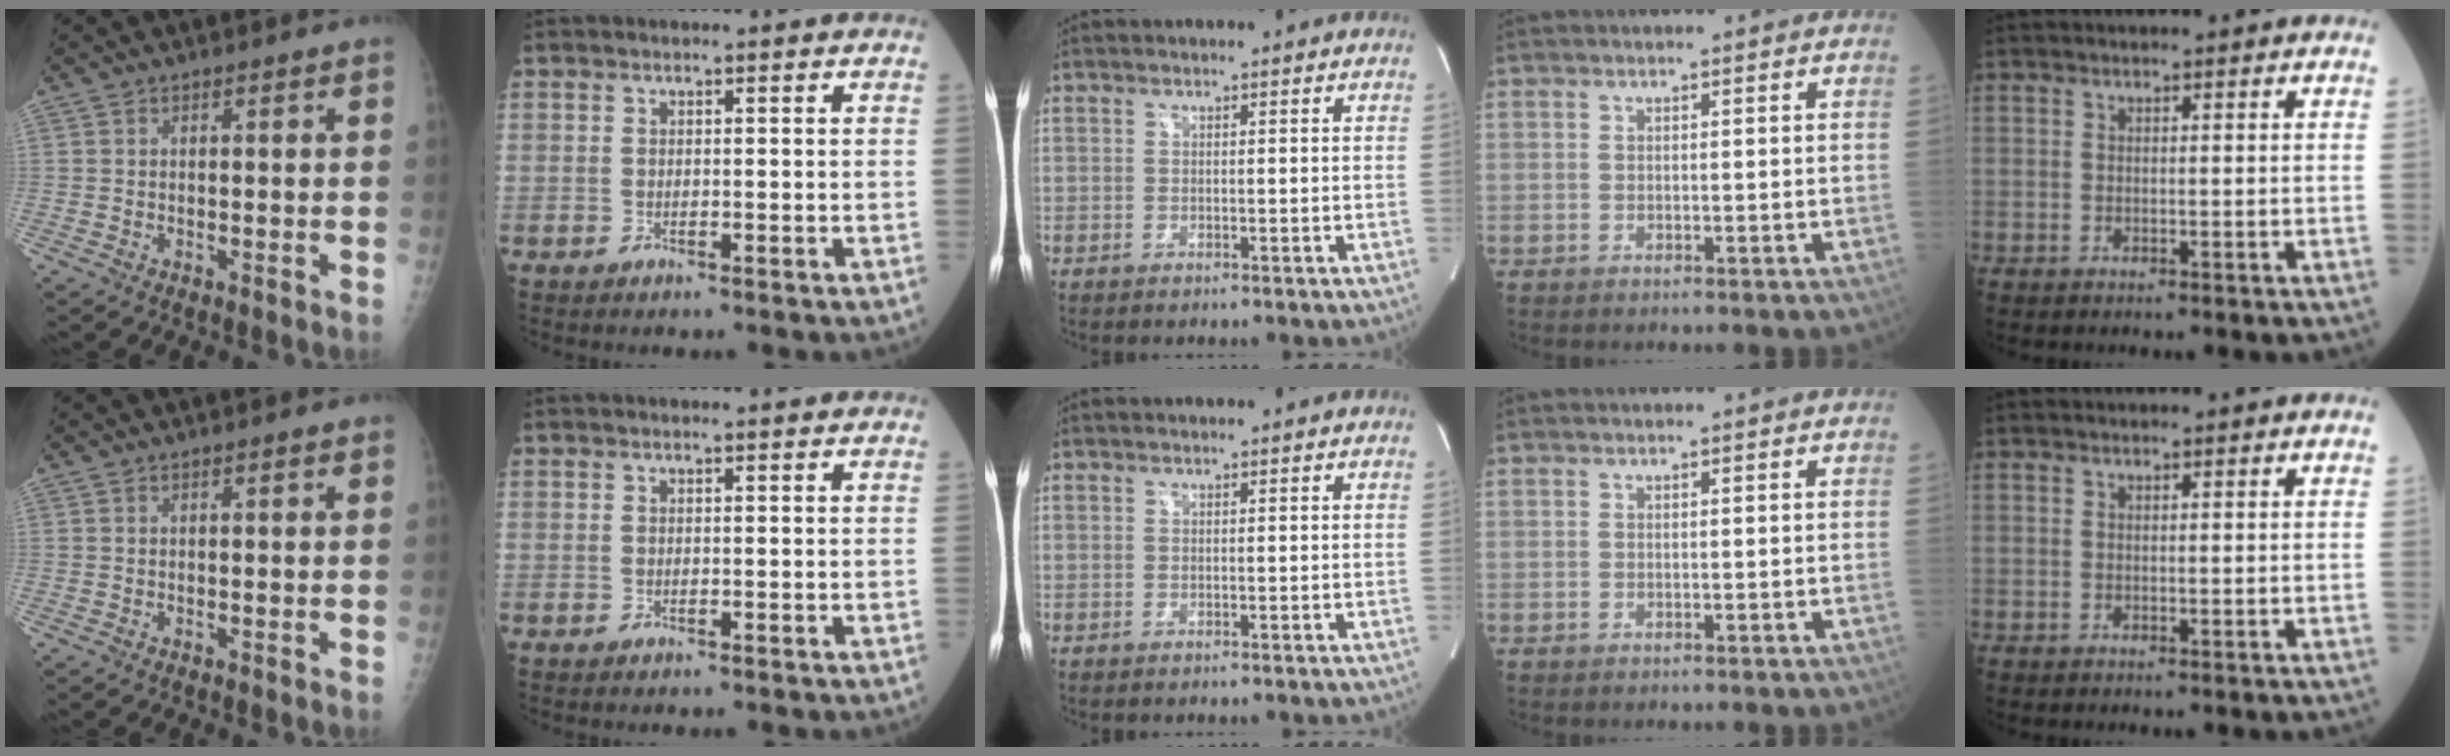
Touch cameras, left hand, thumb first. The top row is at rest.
{"thumb": {"total": 0.6, "force": [0.4, 0.1, 0.5], "torque": [-0.007, 0.000, 0.004]}, "index": {"total": 0.7, "force": [0.7, 0.0, 0.1], "torque": [-0.003, 0.002, 0.011]}}